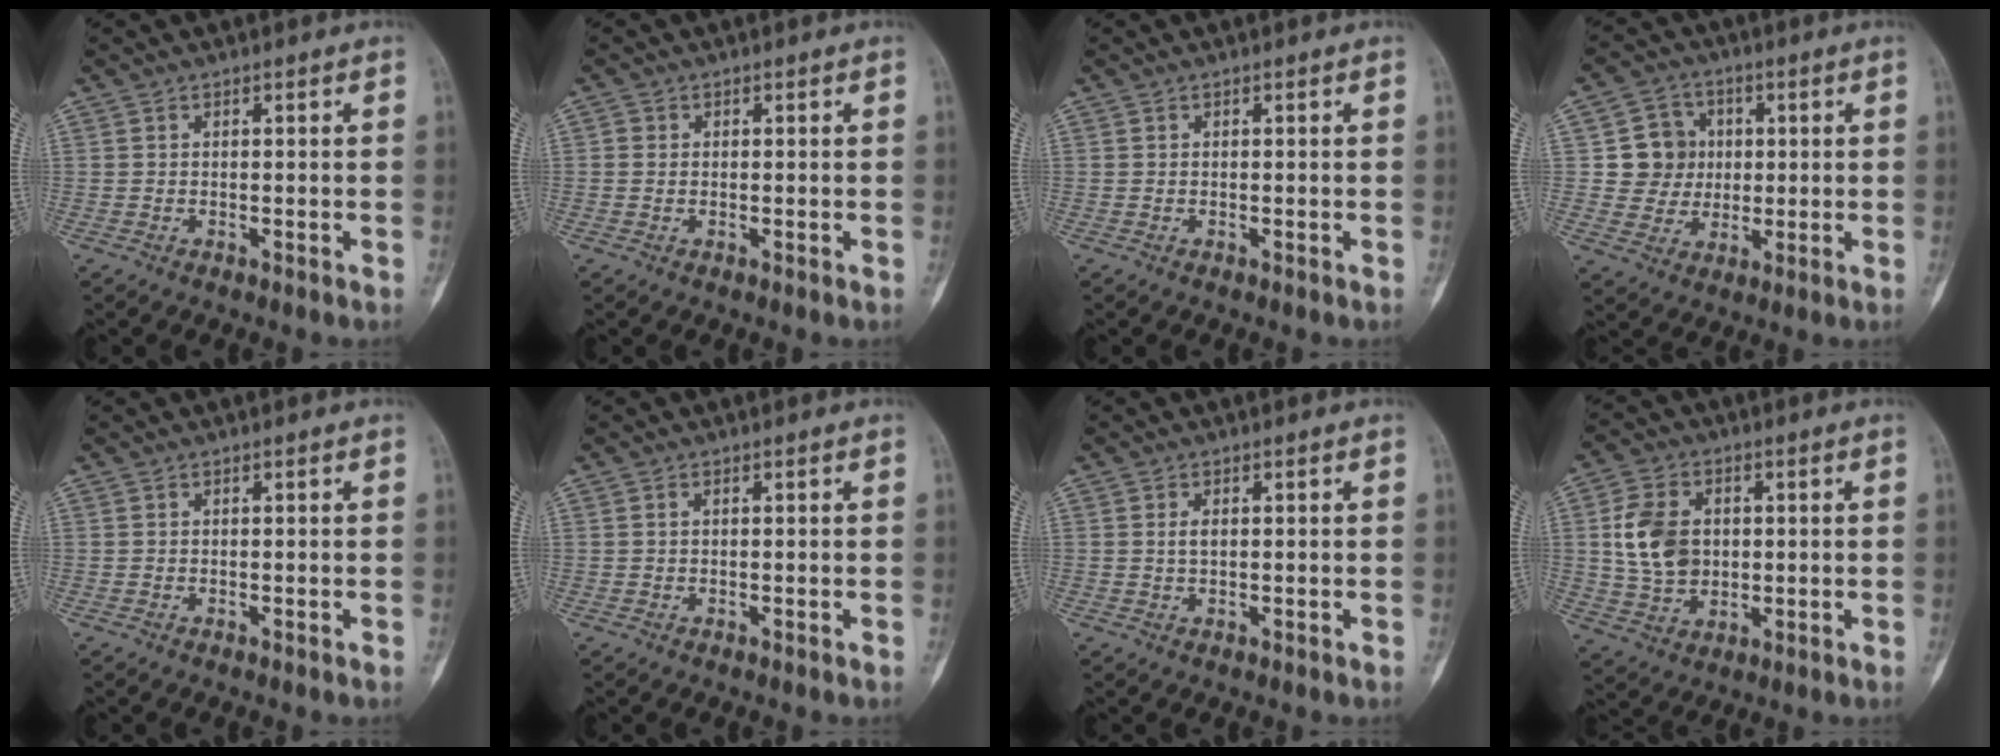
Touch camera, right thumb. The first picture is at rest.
{"total": 1.2, "force": [0.0, 1.1, 0.6], "torque": [-0.005, 0.001, 0.000]}
{"total": 0.0}
{"total": 8.9, "force": [1.2, 8.5, 2.4], "torque": [0.008, 0.007, 0.022]}
{"total": 0.0}
{"total": 0.5, "force": [0.2, 0.3, 0.4], "torque": [-0.002, 0.001, 0.002]}
{"total": 1.7, "force": [0.3, 1.0, 1.4], "torque": [-0.020, -0.001, 0.005]}
{"total": 10.9, "force": [1.3, 8.1, 7.2], "torque": [-0.115, 0.000, 0.029]}